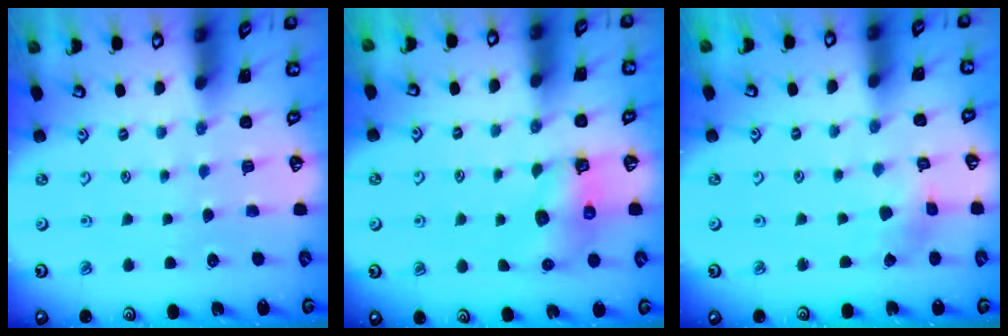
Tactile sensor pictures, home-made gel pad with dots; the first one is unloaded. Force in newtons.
{"total": 5.8, "press": 5.8, "slide": 0.2}
{"total": 2.3, "press": 2.3, "slide": 0.1}